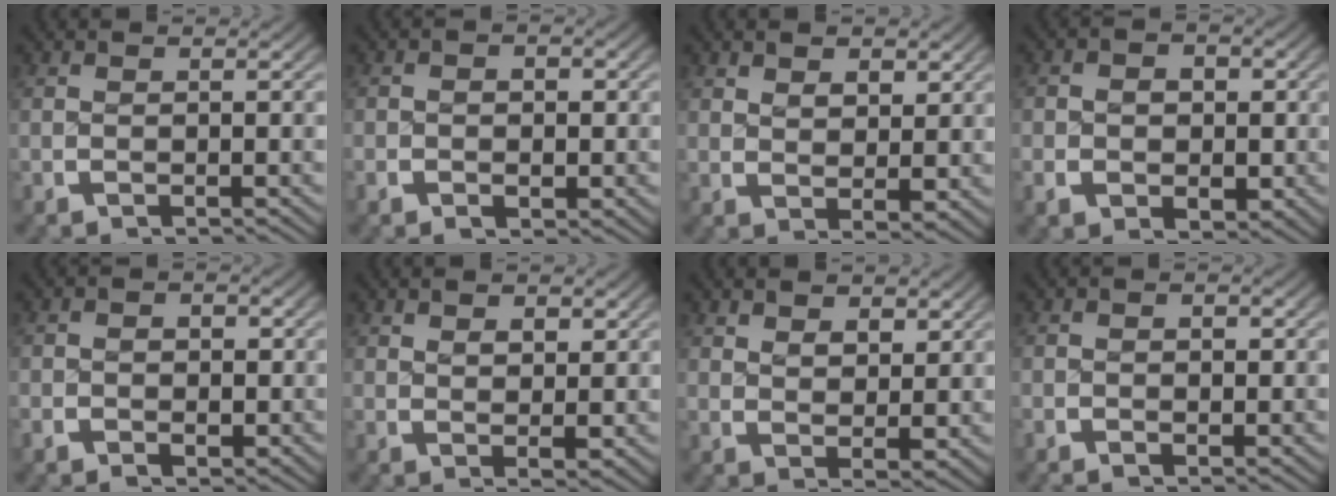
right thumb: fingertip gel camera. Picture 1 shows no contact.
{"total": 2.1, "force": [-0.2, 1.6, 1.3], "torque": [-0.020, -0.003, -0.006]}
{"total": 2.7, "force": [1.6, 1.4, 1.6], "torque": [-0.020, -0.012, 0.038]}
{"total": 4.5, "force": [-0.3, 3.5, 2.8], "torque": [-0.040, -0.010, -0.002]}
{"total": 2.5, "force": [-0.2, 1.9, 1.6], "torque": [-0.021, -0.003, -0.005]}
{"total": 2.5, "force": [1.2, 1.2, 1.8], "torque": [-0.023, -0.009, 0.028]}
{"total": 3.0, "force": [1.9, 1.5, 1.8], "torque": [-0.023, -0.015, 0.043]}
{"total": 1.4, "force": [0.0, 1.0, 1.0], "torque": [-0.016, -0.004, 0.000]}